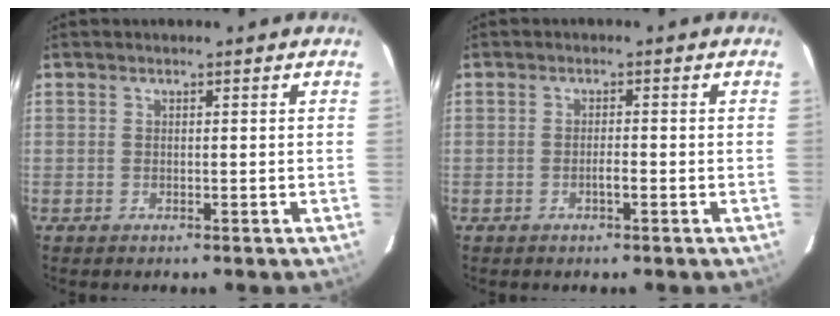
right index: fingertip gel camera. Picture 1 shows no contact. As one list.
[{"total": 1.3, "force": [-0.6, 0.1, 1.1], "torque": [-0.020, 0.002, -0.012]}]